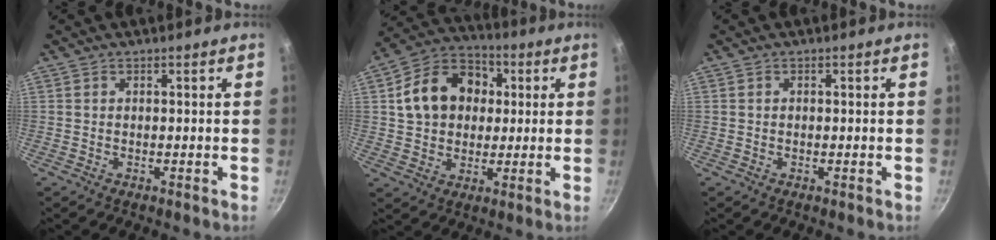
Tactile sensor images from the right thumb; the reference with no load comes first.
{"total": 14.9, "force": [2.7, 11.7, 8.7], "torque": [-0.124, 0.025, 0.034]}
{"total": 0.0}